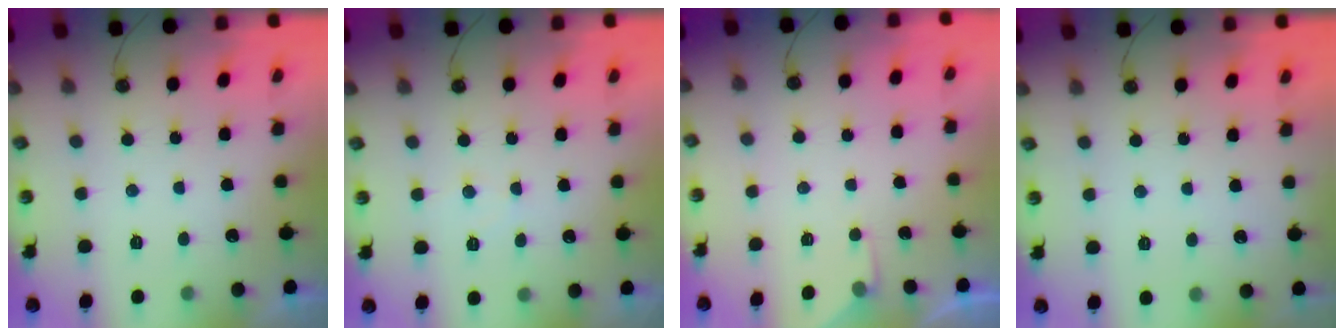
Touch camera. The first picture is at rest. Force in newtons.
{"total": 4.8, "press": 4.8, "slide": 0.3}
{"total": 1.9, "press": 1.9, "slide": 0.3}
{"total": 2.5, "press": 2.5, "slide": 0.3}